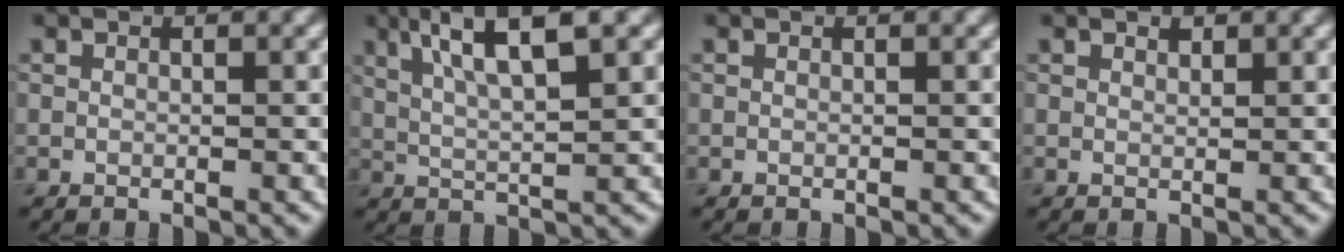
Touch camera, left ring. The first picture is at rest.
{"total": 6.3, "force": [3.1, 1.3, 5.4], "torque": [-0.087, 0.008, 0.055]}
{"total": 0.0}
{"total": 0.6, "force": [0.6, 0.2, 0.2], "torque": [-0.005, -0.001, 0.011]}